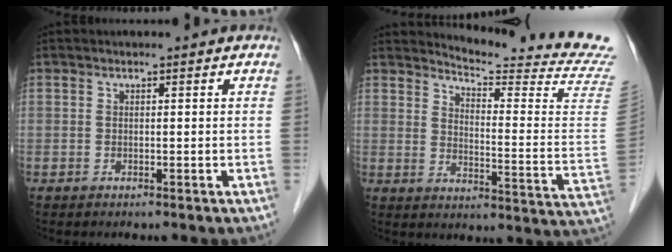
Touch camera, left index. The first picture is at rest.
{"total": 17.2, "force": [16.8, -2.5, 3.2], "torque": [-0.059, -0.157, 0.189]}